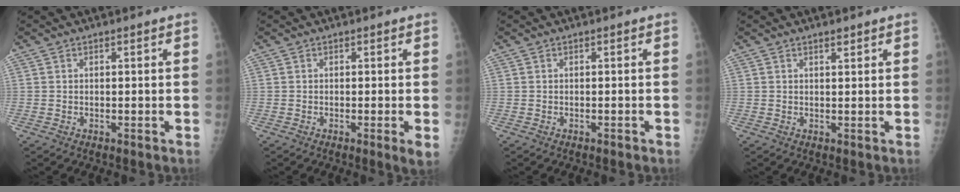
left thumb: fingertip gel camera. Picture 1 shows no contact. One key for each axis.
{"total": 2.3, "fx": -0.4, "fy": 0.1, "fz": 2.3, "tx": -0.040, "ty": -0.008, "tz": -0.009}
{"total": 0.6, "fx": -0.5, "fy": 0.1, "fz": 0.4, "tx": -0.010, "ty": 0.001, "tz": -0.004}
{"total": 1.1, "fx": 0.8, "fy": 0.2, "fz": 0.6, "tx": -0.010, "ty": -0.006, "tz": 0.015}